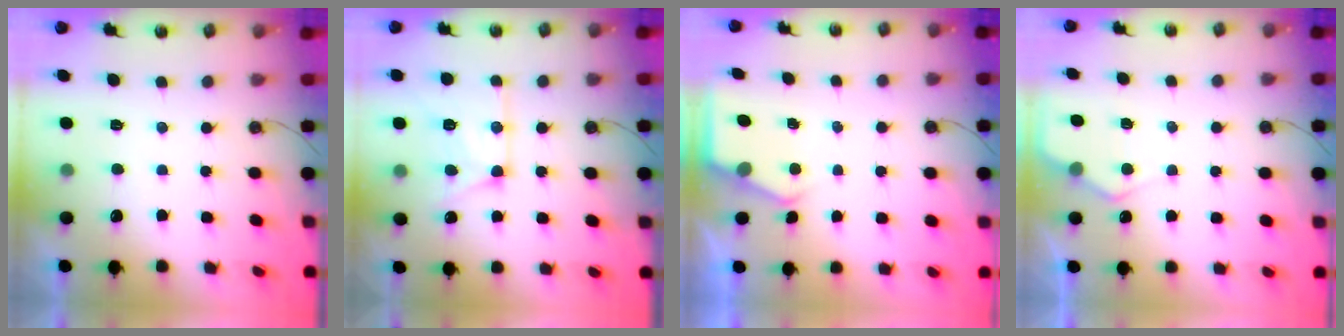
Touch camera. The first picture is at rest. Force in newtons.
{"total": 13.6, "press": 13.5, "slide": 1.4}
{"total": 2.9, "press": 2.9, "slide": 0.5}
{"total": 6.8, "press": 6.7, "slide": 0.5}